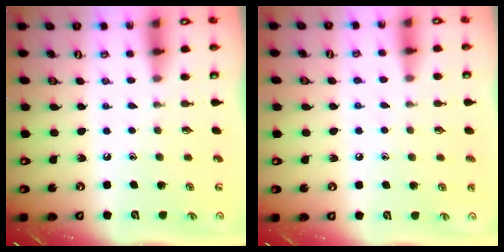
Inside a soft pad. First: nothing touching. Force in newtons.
{"total": 5.4, "press": 5.4, "slide": 0.5}